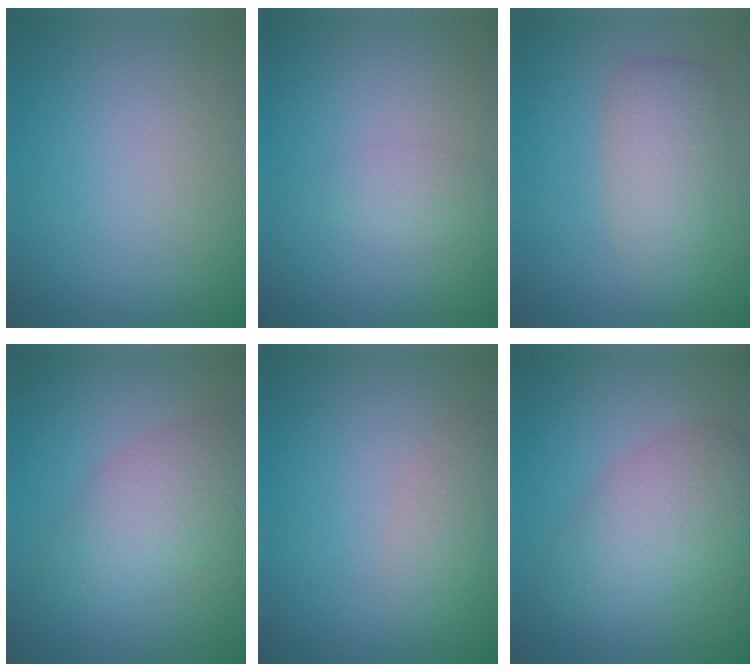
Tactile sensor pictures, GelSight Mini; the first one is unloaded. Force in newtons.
{"total": 1.1, "press": 1.1, "slide": 0.0}
{"total": 4.0, "press": 4.0, "slide": 0.3}
{"total": 4.4, "press": 4.3, "slide": 0.4}
{"total": 2.0, "press": 2.0, "slide": 0.0}
{"total": 4.8, "press": 4.8, "slide": 0.2}